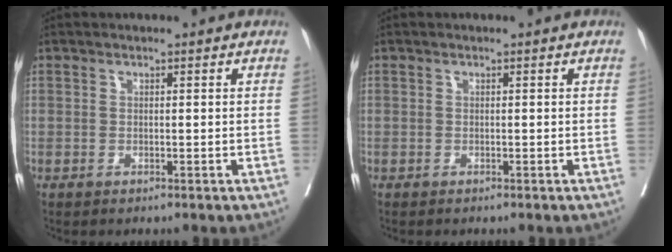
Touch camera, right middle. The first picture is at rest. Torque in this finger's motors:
{"motor_torque": [0.02, -0.04, 0.01, 0.01]}